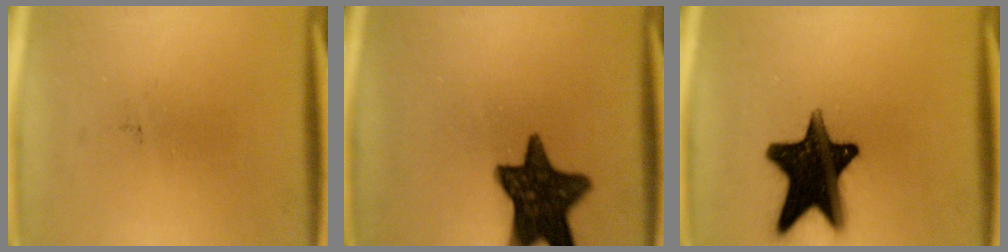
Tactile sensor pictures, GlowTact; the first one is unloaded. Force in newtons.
{"total": 14.4}
{"total": 18.4}